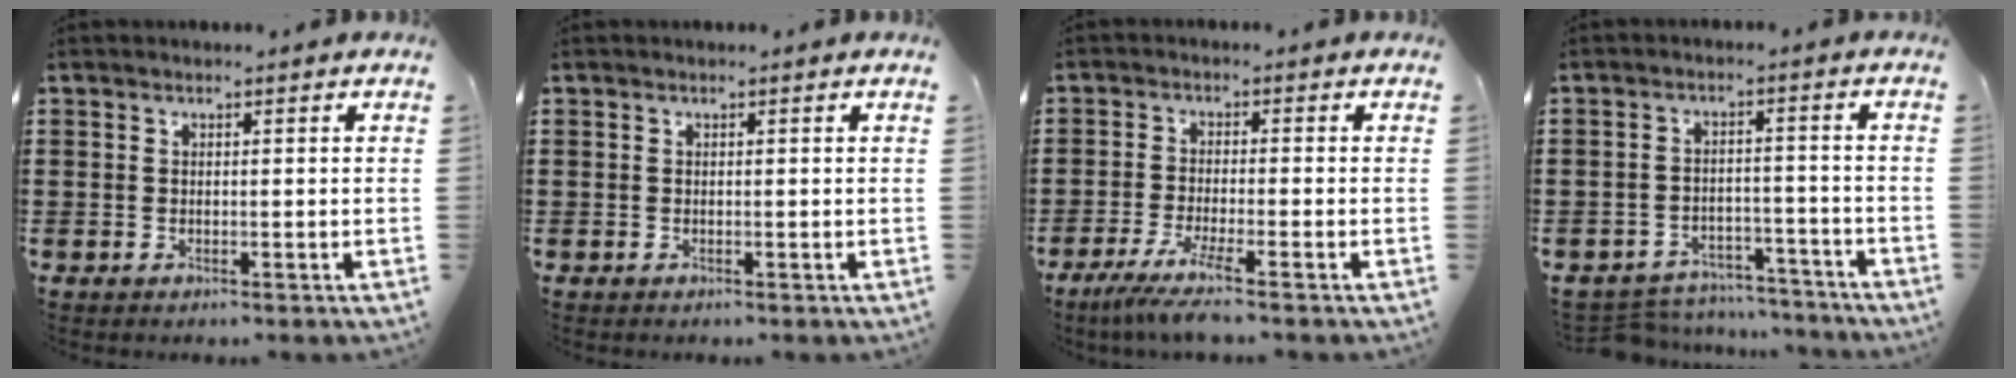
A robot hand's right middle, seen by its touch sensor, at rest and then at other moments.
{"total": 0.0}
{"total": 4.6, "force": [-3.2, -0.1, 3.4], "torque": [-0.076, -0.019, -0.061]}
{"total": 5.1, "force": [-5.0, 0.8, 0.4], "torque": [-0.013, 0.008, -0.104]}